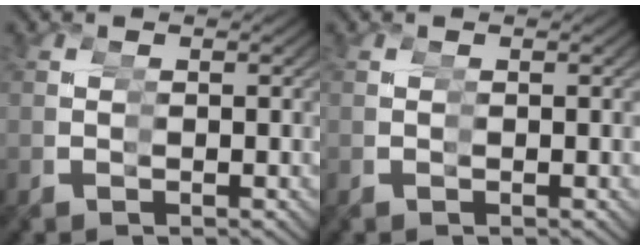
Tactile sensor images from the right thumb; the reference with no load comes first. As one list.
[{"total": 0.0}]